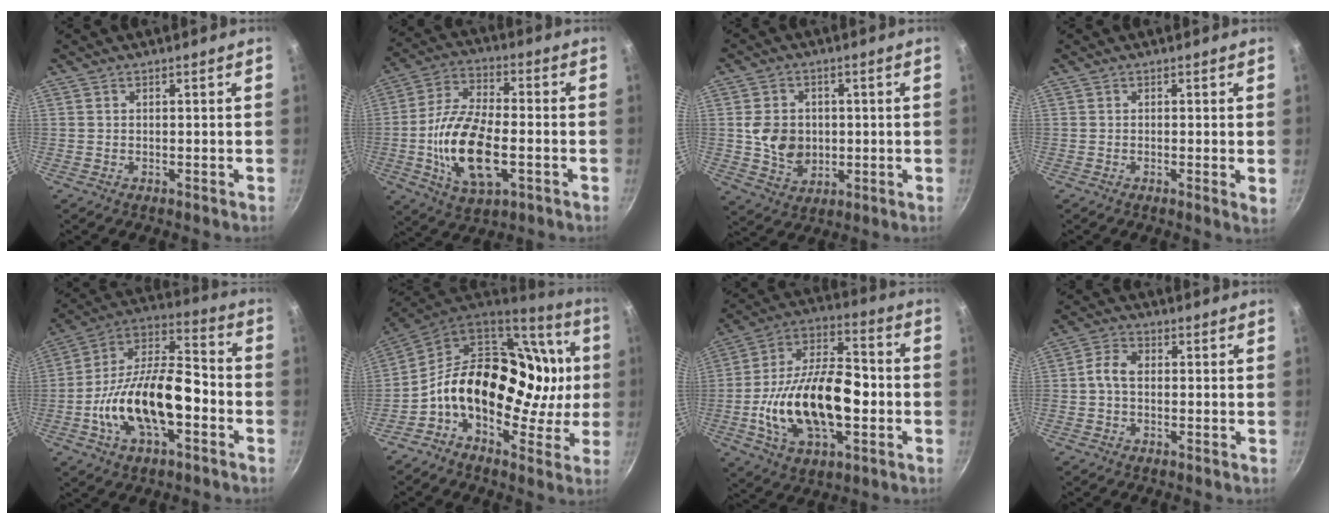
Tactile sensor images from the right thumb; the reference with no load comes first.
{"total": 16.3, "force": [-3.4, 7.7, 13.9], "torque": [-0.257, 0.016, -0.063]}
{"total": 8.9, "force": [0.1, 7.2, 5.2], "torque": [-0.073, -0.002, 0.006]}
{"total": 1.8, "force": [0.1, 0.3, 1.7], "torque": [-0.022, -0.008, -0.005]}
{"total": 20.8, "force": [-5.7, 10.2, 17.3], "torque": [-0.290, 0.047, -0.115]}
{"total": 27.4, "force": [1.6, 18.4, 20.3], "torque": [-0.290, 0.043, 0.020]}
{"total": 23.1, "force": [-3.9, 12.6, 19.0], "torque": [-0.321, 0.038, -0.071]}
{"total": 4.1, "force": [-0.2, 2.8, 3.0], "torque": [-0.061, 0.017, -0.014]}